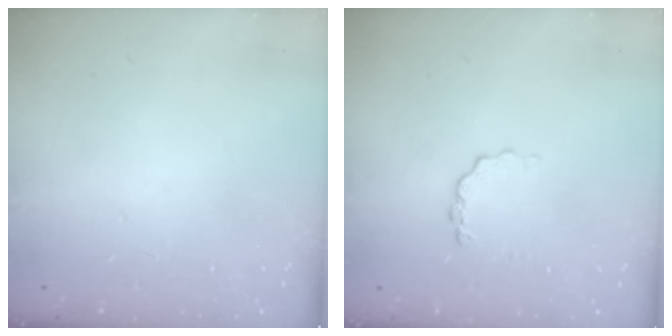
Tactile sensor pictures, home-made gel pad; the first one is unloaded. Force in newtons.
{"total": 3.4, "press": 3.4, "slide": 0.4}